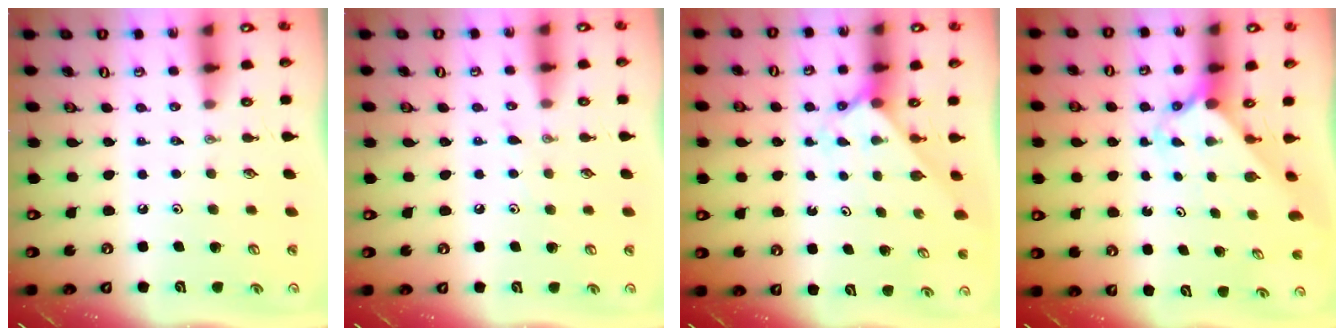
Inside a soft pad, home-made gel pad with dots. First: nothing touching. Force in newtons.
{"total": 5.8, "press": 5.8, "slide": 0.6}
{"total": 2.4, "press": 2.4, "slide": 0.1}
{"total": 2.2, "press": 2.2, "slide": 0.2}